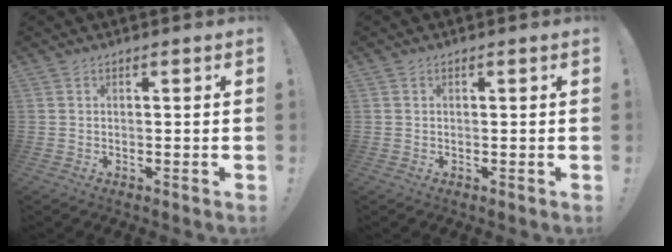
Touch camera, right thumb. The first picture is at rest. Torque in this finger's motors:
{"motor_torque": [-0.08, -0.50, -0.15, 0.07, 0.08]}